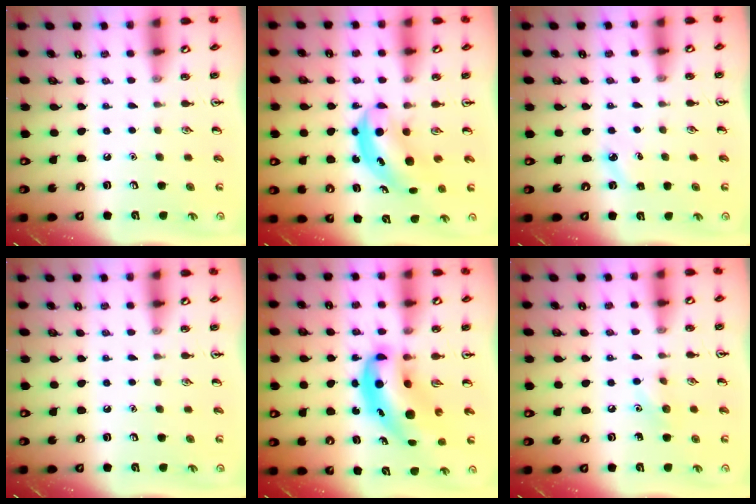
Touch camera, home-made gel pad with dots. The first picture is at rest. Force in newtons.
{"total": 4.7, "press": 4.6, "slide": 0.5}
{"total": 3.1, "press": 3.0, "slide": 0.9}
{"total": 0.0}
{"total": 10.1, "press": 9.7, "slide": 3.0}
{"total": 7.1, "press": 6.8, "slide": 1.8}